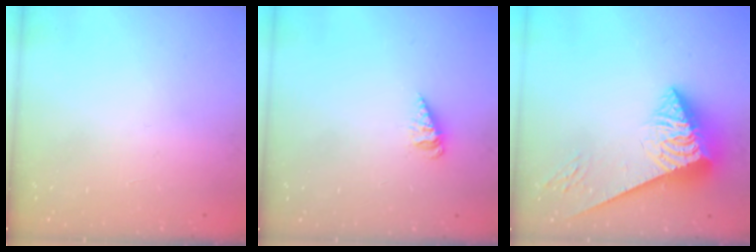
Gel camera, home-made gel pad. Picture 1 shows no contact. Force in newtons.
{"total": 2.8, "press": 2.8, "slide": 0.2}
{"total": 7.0, "press": 6.9, "slide": 1.0}